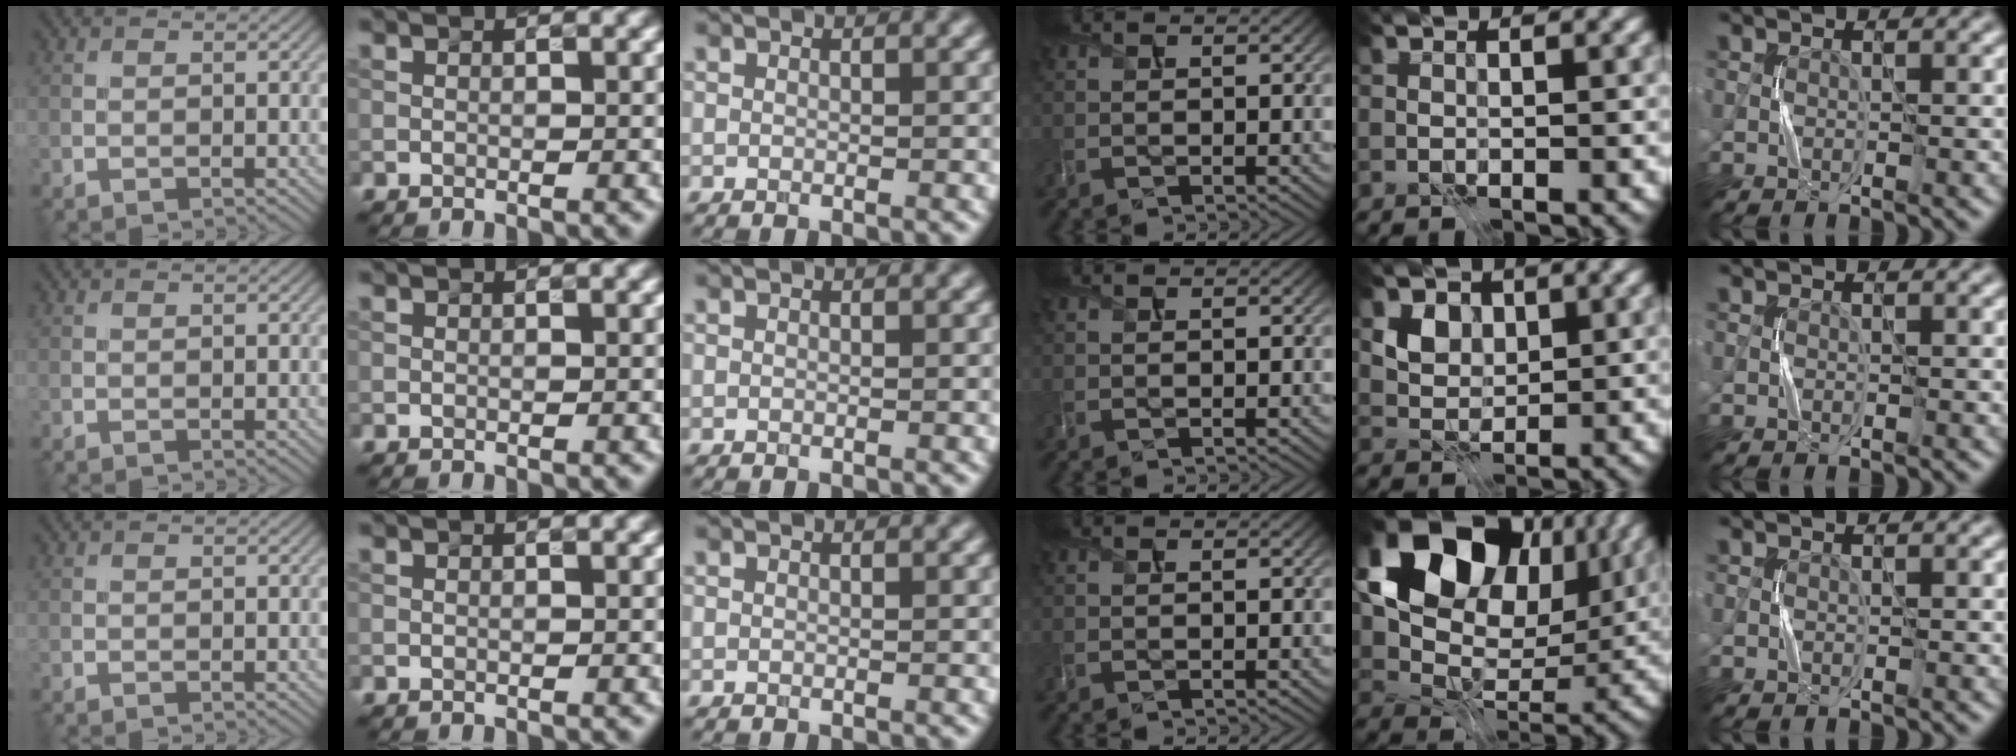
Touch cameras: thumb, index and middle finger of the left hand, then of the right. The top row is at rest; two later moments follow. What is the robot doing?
{"motion": "press", "object": "joystick"}